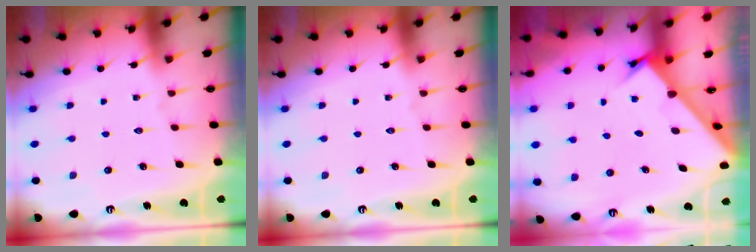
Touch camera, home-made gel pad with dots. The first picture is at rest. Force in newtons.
{"total": 0.0}
{"total": 1.9, "press": 1.9, "slide": 0.1}